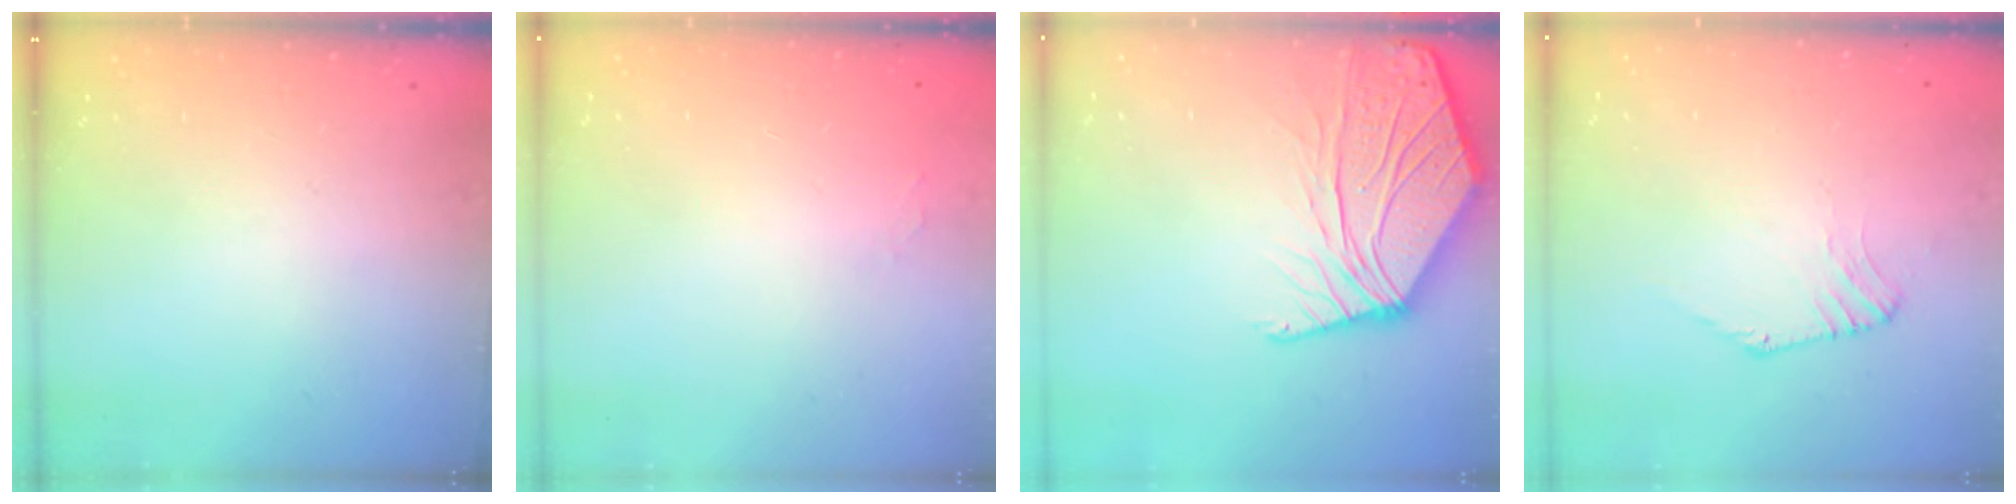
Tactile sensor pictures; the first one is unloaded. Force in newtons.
{"total": 1.0, "press": 0.9, "slide": 0.3}
{"total": 10.7, "press": 10.6, "slide": 1.8}
{"total": 1.4, "press": 1.4, "slide": 0.4}